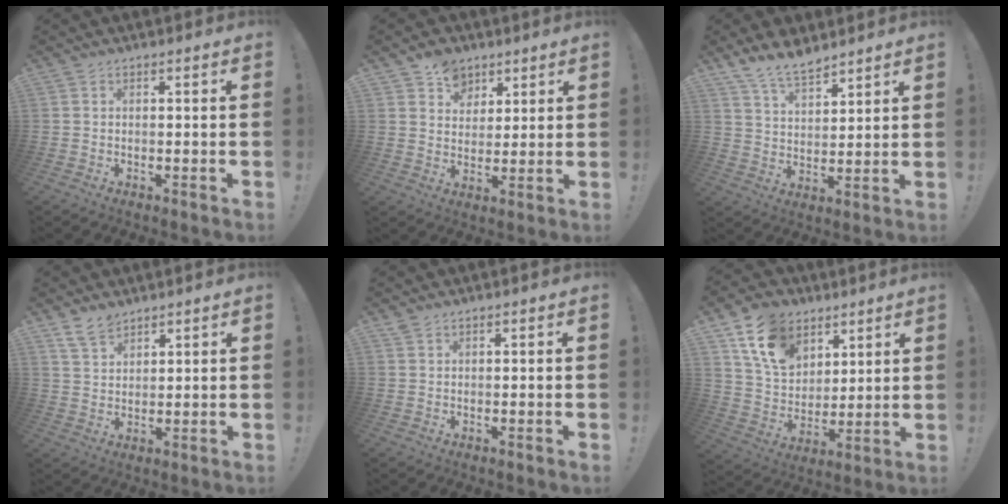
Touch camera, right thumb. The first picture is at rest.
{"total": 8.3, "force": [5.1, 6.4, 1.5], "torque": [-0.007, -0.038, 0.098]}
{"total": 9.4, "force": [7.9, 3.7, 3.5], "torque": [-0.068, -0.048, 0.152]}
{"total": 6.0, "force": [4.8, 2.9, 2.1], "torque": [-0.041, -0.022, 0.093]}
{"total": 1.3, "force": [1.1, 0.5, 0.5], "torque": [-0.010, -0.001, 0.021]}
{"total": 16.0, "force": [9.0, 11.2, 6.9], "torque": [-0.130, -0.038, 0.178]}